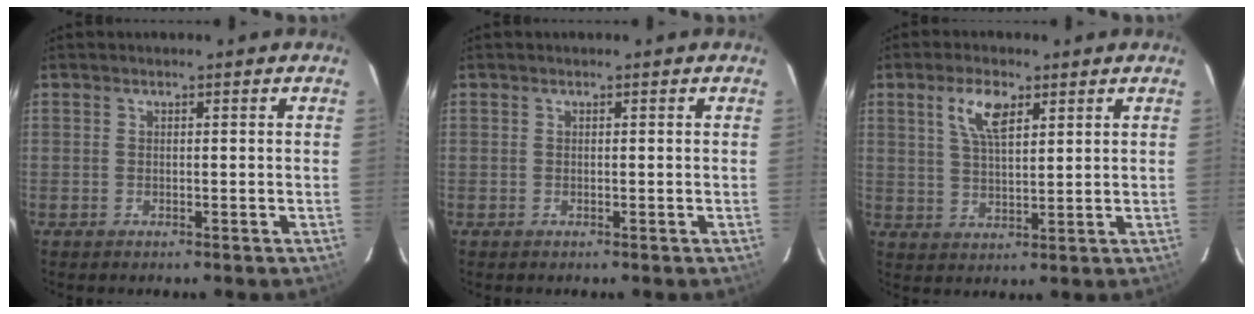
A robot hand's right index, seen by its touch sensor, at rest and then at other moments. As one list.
[{"total": 0.0}, {"total": 6.5, "force": [3.3, 2.7, 5.0], "torque": [-0.094, 0.010, 0.065]}]